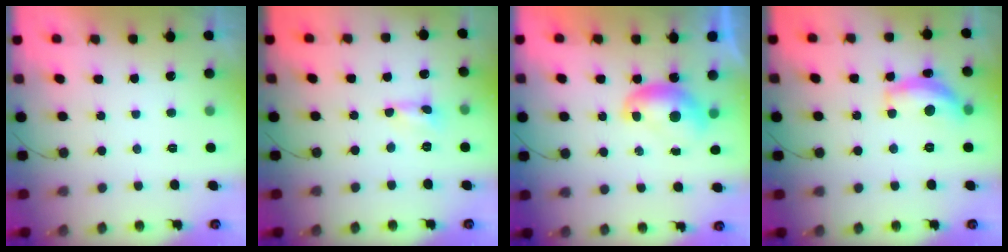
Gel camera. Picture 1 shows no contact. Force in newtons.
{"total": 0.0}
{"total": 8.3, "press": 8.3, "slide": 0.7}
{"total": 12.7, "press": 12.7, "slide": 0.7}